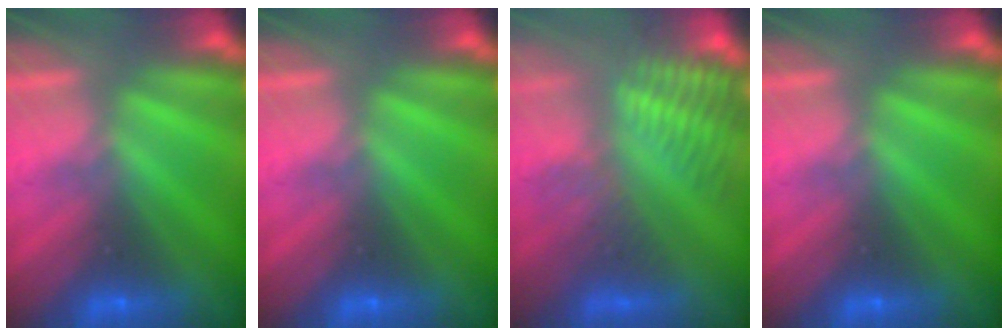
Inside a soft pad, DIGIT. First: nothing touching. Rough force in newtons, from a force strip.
{"total": 0.0}
{"total": 3.8}
{"total": 0.0}